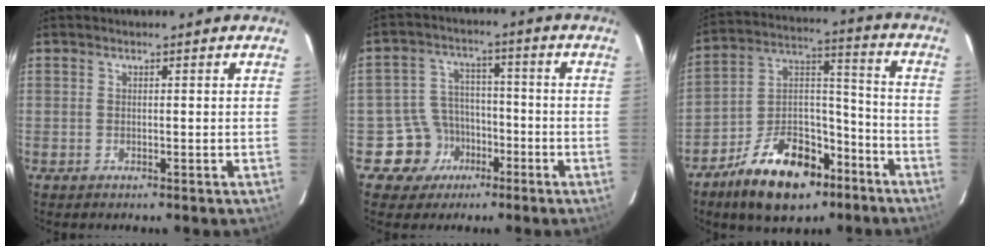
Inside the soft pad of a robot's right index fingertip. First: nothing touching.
{"total": 8.8, "force": [-4.0, 7.8, 0.7], "torque": [-0.033, 0.031, -0.050]}
{"total": 18.2, "force": [-11.3, 9.7, 10.4], "torque": [-0.194, 0.037, -0.179]}